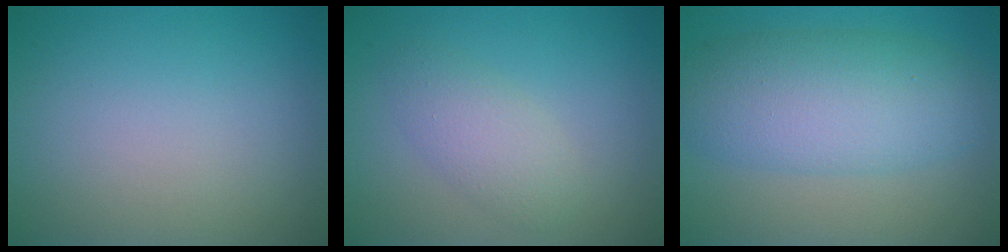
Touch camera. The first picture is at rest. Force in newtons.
{"total": 2.7, "press": 2.7, "slide": 0.0}
{"total": 7.4, "press": 7.4, "slide": 0.2}